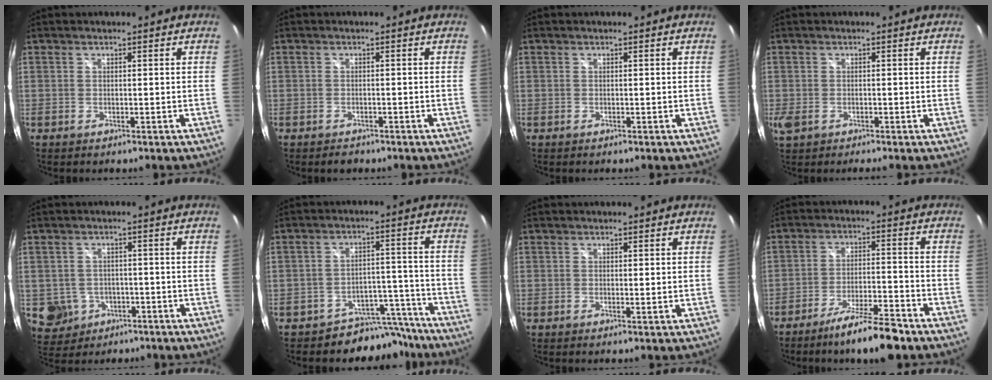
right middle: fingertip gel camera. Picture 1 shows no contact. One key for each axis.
{"total": 1.9, "fx": -1.4, "fy": 1.1, "fz": 0.5, "tx": -0.012, "ty": -0.004, "tz": -0.020}
{"total": 0.0}
{"total": 2.4, "fx": -1.1, "fy": 1.2, "fz": 1.7, "tx": -0.037, "ty": -0.010, "tz": -0.020}
{"total": 7.8, "fx": -2.6, "fy": 7.1, "fz": 2.1, "tx": -0.065, "ty": 0.002, "tz": -0.020}
{"total": 9.3, "fx": -8.2, "fy": 4.4, "fz": 0.2, "tx": 0.007, "ty": 0.044, "tz": -0.106}
{"total": 0.6, "fx": 0.3, "fy": -0.3, "fz": 0.5, "tx": -0.008, "ty": -0.003, "tz": 0.003}
{"total": 10.9, "fx": -8.7, "fy": 1.2, "fz": 6.4, "tx": -0.123, "ty": -0.009, "tz": -0.141}